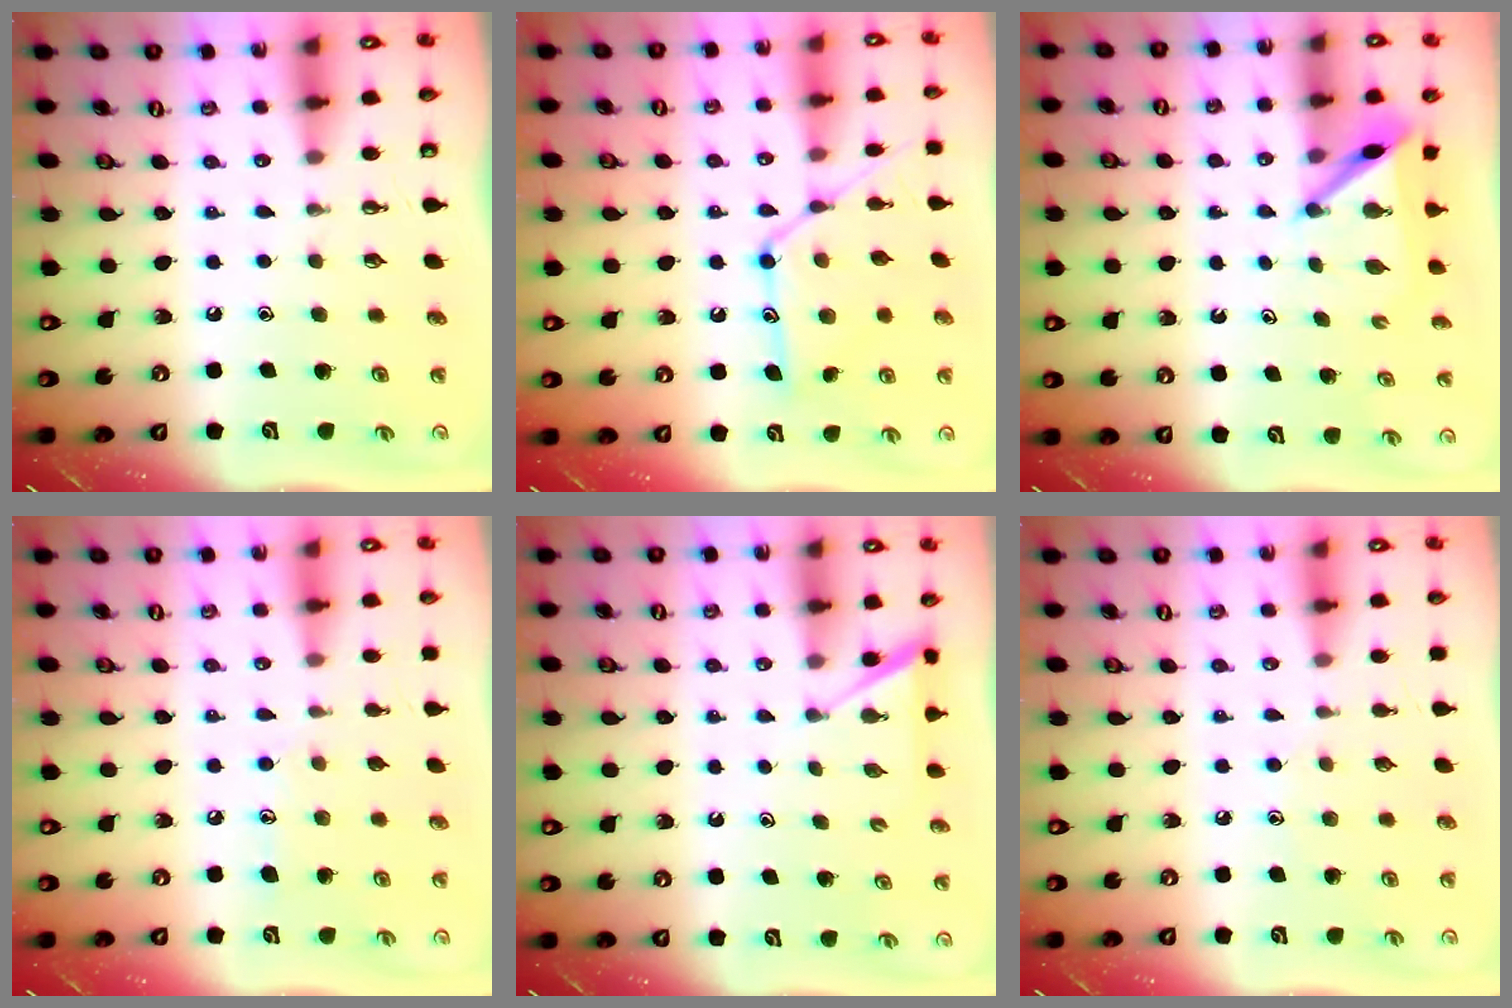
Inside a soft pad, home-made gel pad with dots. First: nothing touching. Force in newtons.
{"total": 14.2, "press": 14.2, "slide": 0.5}
{"total": 5.7, "press": 5.7, "slide": 0.3}
{"total": 7.0, "press": 7.0, "slide": 0.6}
{"total": 4.1, "press": 4.1, "slide": 0.2}
{"total": 4.9, "press": 4.9, "slide": 0.6}